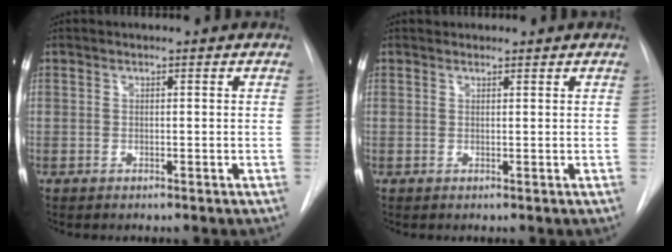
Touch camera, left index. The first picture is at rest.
{"total": 0.9, "force": [0.8, 0.3, -0.1], "torque": [-0.002, 0.007, 0.015]}